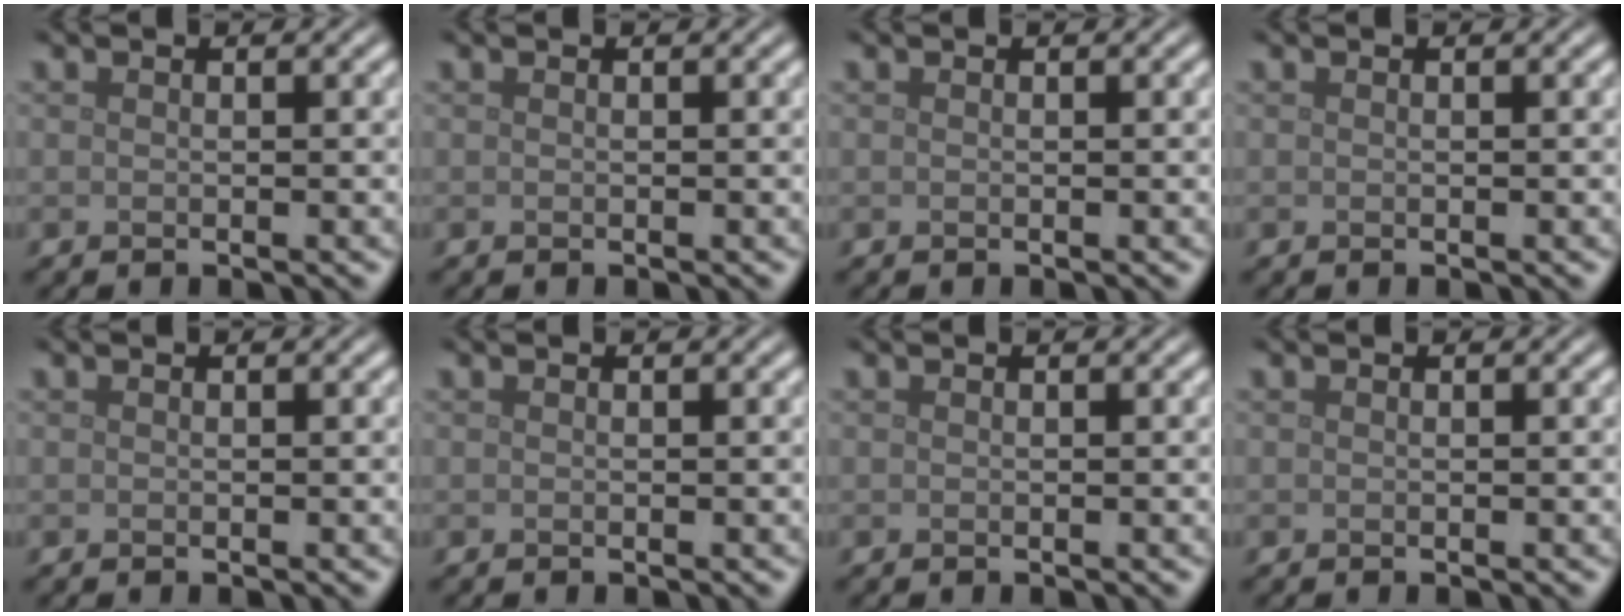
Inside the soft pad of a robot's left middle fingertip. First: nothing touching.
{"total": 0.0}
{"total": 0.0}
{"total": 0.0}
{"total": 0.0}
{"total": 0.0}
{"total": 0.0}
{"total": 0.0}